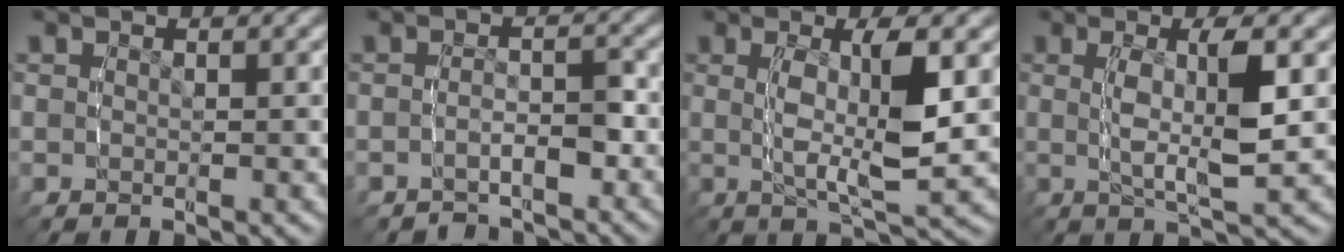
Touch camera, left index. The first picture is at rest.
{"total": 3.1, "force": [-2.6, 1.5, 0.8], "torque": [-0.029, -0.005, -0.043]}
{"total": 5.4, "force": [0.3, 0.8, 5.3], "torque": [-0.102, -0.009, 0.012]}
{"total": 4.2, "force": [0.1, 0.3, 4.2], "torque": [-0.083, -0.005, 0.007]}